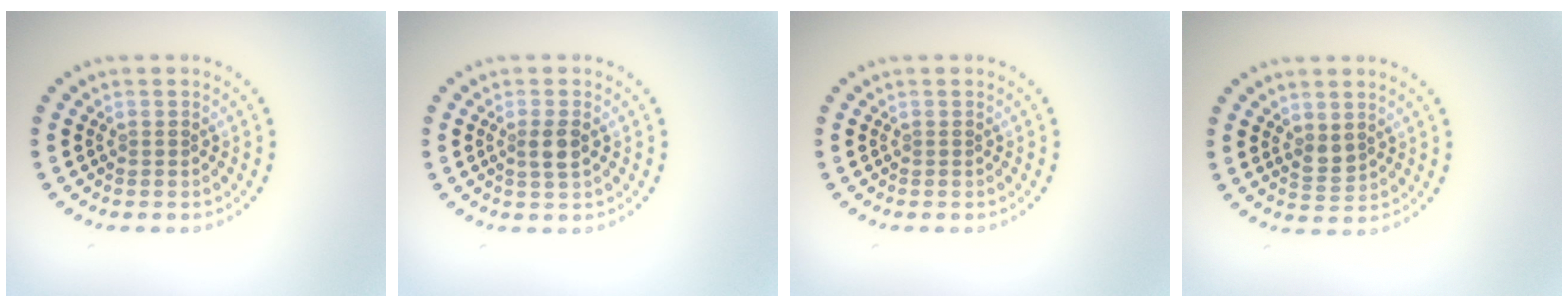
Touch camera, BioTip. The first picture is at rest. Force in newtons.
{"total": 1.8, "press": 1.6, "slide": 0.7}
{"total": 0.0}
{"total": 1.6, "press": 1.5, "slide": 0.5}